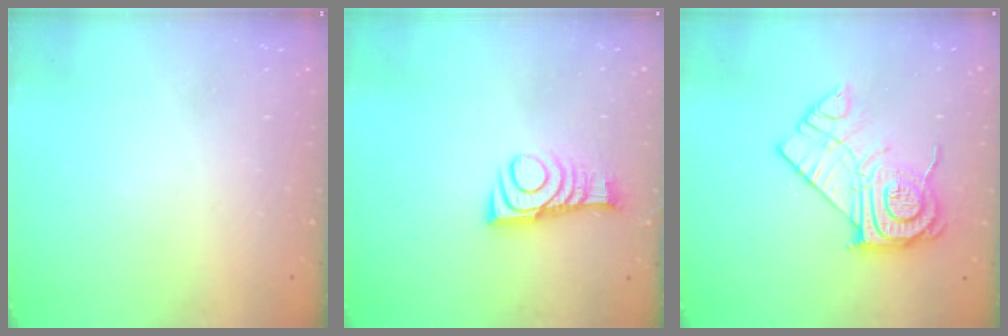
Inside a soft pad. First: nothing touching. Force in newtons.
{"total": 10.8, "press": 10.8, "slide": 0.4}
{"total": 15.3, "press": 15.3, "slide": 1.0}